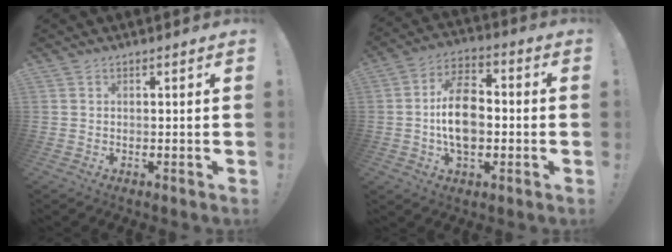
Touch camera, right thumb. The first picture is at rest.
{"total": 13.6, "force": [-1.8, 8.8, 10.1], "torque": [-0.178, 0.013, -0.032]}